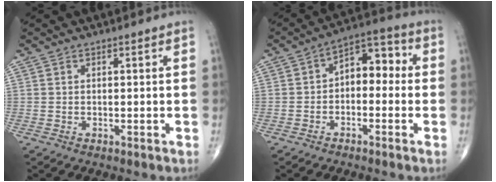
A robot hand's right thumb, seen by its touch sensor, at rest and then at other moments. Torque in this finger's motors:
{"motor_torque": [1.53, 1.82, 0.86, 0.00, 0.07]}